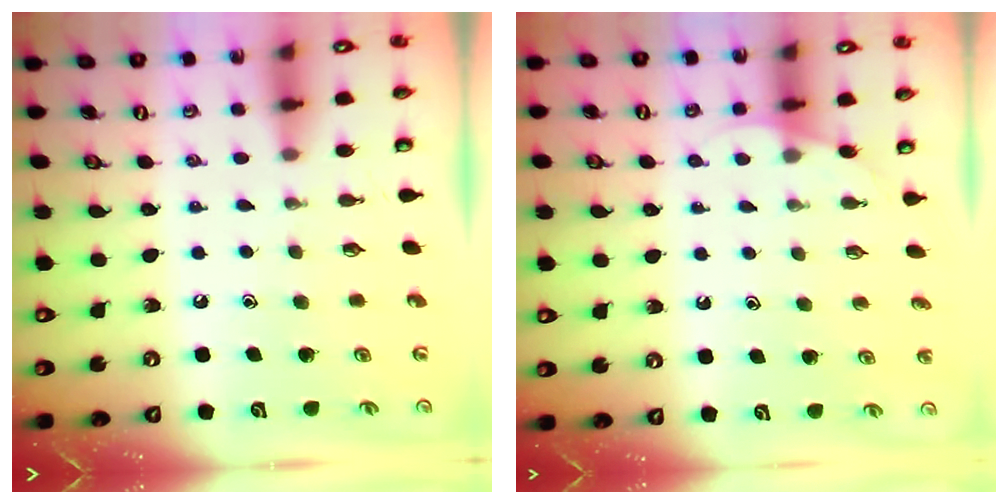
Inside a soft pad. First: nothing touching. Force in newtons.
{"total": 2.9, "press": 2.9, "slide": 0.2}